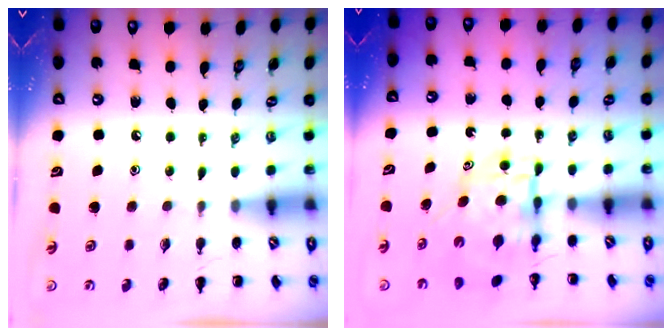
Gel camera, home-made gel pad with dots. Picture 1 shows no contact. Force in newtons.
{"total": 5.9, "press": 5.8, "slide": 1.0}